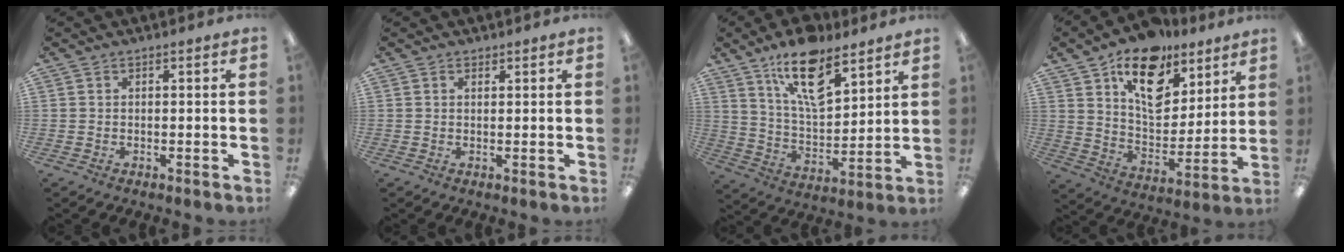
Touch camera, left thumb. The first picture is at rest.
{"total": 0.7, "force": [0.6, 0.3, 0.3], "torque": [0.003, -0.005, 0.010]}
{"total": 16.2, "force": [10.5, 6.6, 10.3], "torque": [-0.173, -0.045, 0.180]}
{"total": 17.9, "force": [11.5, 10.3, 9.1], "torque": [-0.134, -0.066, 0.204]}